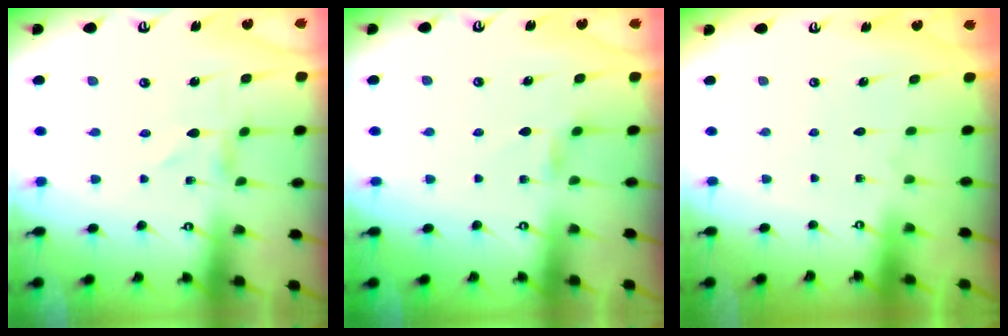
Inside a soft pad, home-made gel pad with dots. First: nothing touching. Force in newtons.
{"total": 1.9, "press": 1.9, "slide": 0.3}
{"total": 1.8, "press": 1.8, "slide": 0.1}